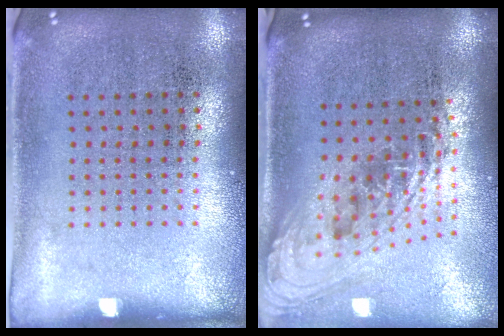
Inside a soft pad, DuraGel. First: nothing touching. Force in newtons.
{"total": 2.3, "press": 1.7, "slide": 1.6}